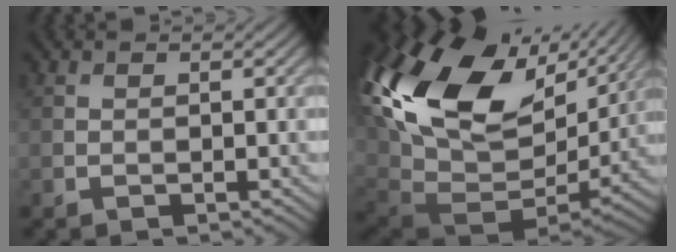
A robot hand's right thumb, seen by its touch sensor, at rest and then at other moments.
{"total": 22.5, "force": [7.6, 14.0, 15.9], "torque": [-0.338, 0.004, 0.158]}